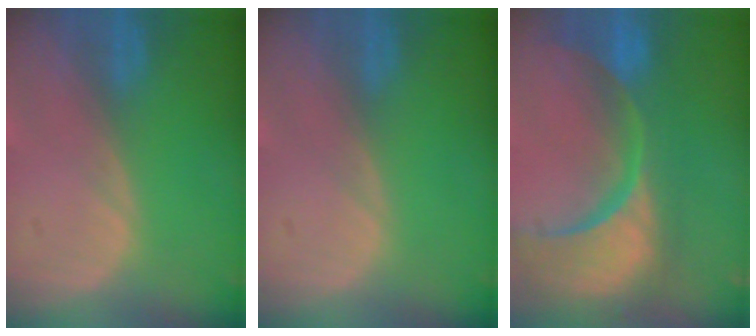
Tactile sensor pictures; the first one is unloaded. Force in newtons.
{"total": 0.0}
{"total": 15.4, "press": 12.2, "slide": 9.5}